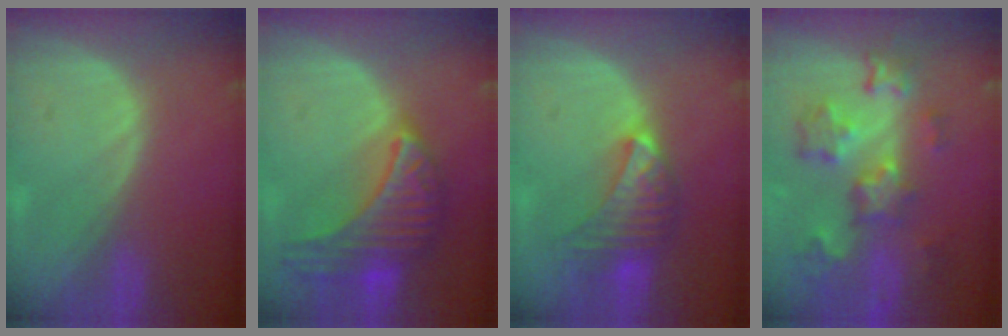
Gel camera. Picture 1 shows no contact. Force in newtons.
{"total": 10.0, "press": 10.0, "slide": 0.6}
{"total": 7.0, "press": 6.8, "slide": 1.4}
{"total": 9.2, "press": 8.1, "slide": 4.4}